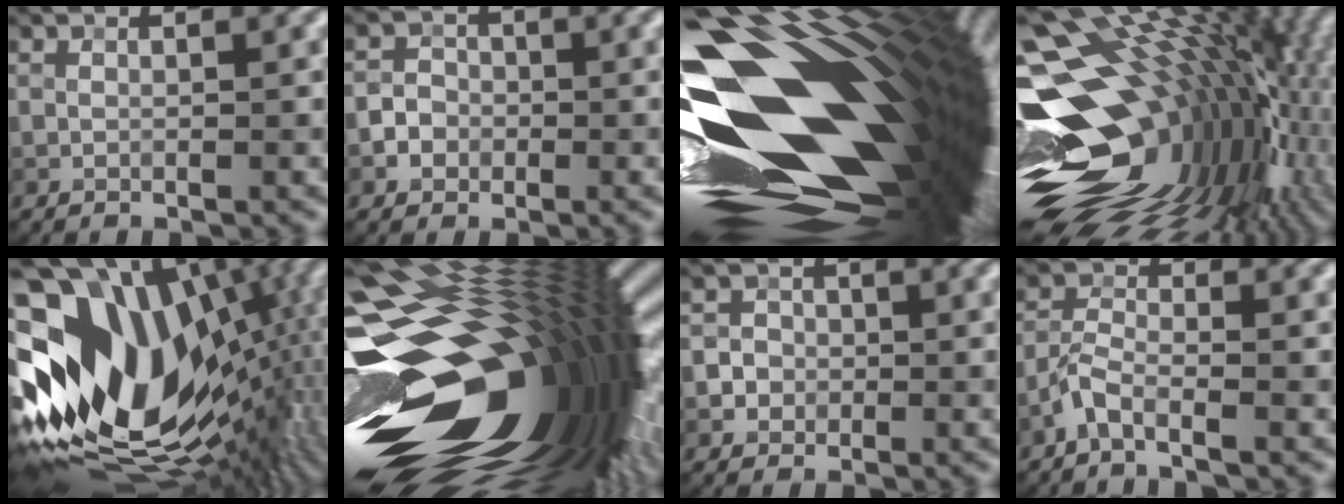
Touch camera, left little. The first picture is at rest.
{"total": 1.9, "force": [-1.1, 1.6, -0.1], "torque": [0.022, 0.001, -0.031]}
{"total": 20.8, "force": [-1.7, 10.6, 17.8], "torque": [-0.311, 0.009, -0.018]}
{"total": 19.2, "force": [0.4, 11.6, 15.3], "torque": [-0.254, -0.030, 0.013]}
{"total": 18.6, "force": [3.3, 11.6, 14.1], "torque": [-0.268, -0.019, 0.084]}
{"total": 19.5, "force": [-3.0, 10.4, 16.2], "torque": [-0.282, -0.056, -0.044]}
{"total": 1.9, "force": [-0.7, 1.7, 0.0], "torque": [0.020, 0.001, -0.024]}
{"total": 2.3, "force": [-2.1, 0.2, 1.0], "torque": [-0.028, 0.007, -0.051]}